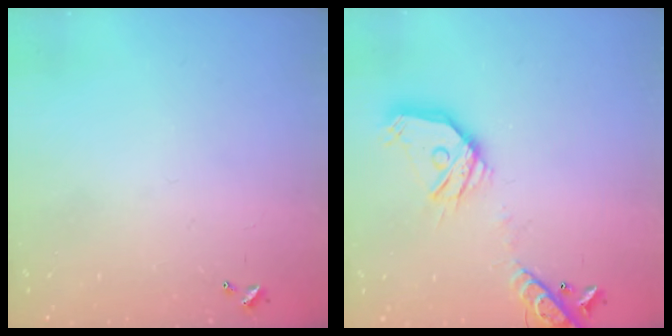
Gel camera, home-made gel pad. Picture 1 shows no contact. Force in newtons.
{"total": 18.8, "press": 18.6, "slide": 3.0}